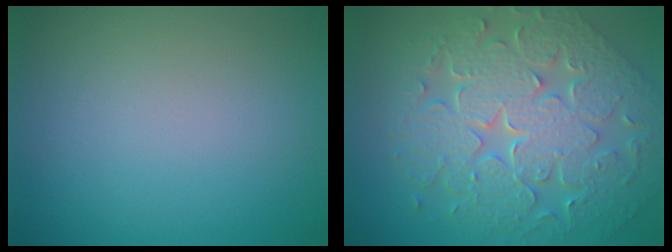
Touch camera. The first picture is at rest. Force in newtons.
{"total": 9.3, "press": 7.1, "slide": 6.1}